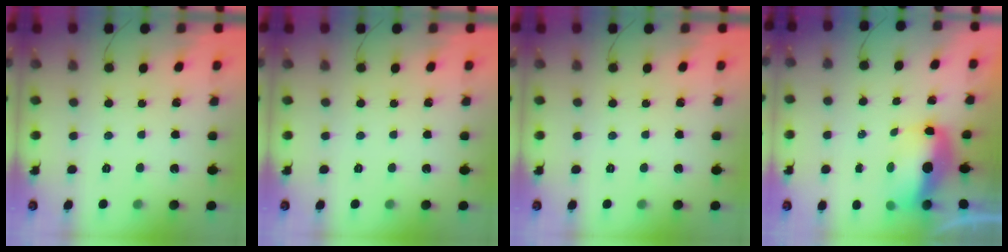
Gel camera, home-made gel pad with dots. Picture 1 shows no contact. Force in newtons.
{"total": 0.0}
{"total": 0.0}
{"total": 9.4, "press": 9.2, "slide": 2.0}